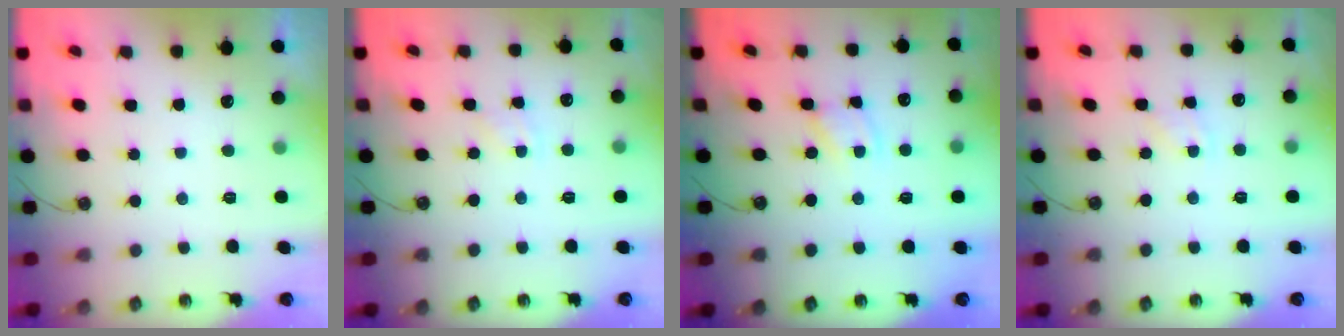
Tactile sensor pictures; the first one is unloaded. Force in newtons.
{"total": 2.2, "press": 2.1, "slide": 0.3}
{"total": 1.9, "press": 1.9, "slide": 0.1}
{"total": 2.5, "press": 2.5, "slide": 0.5}